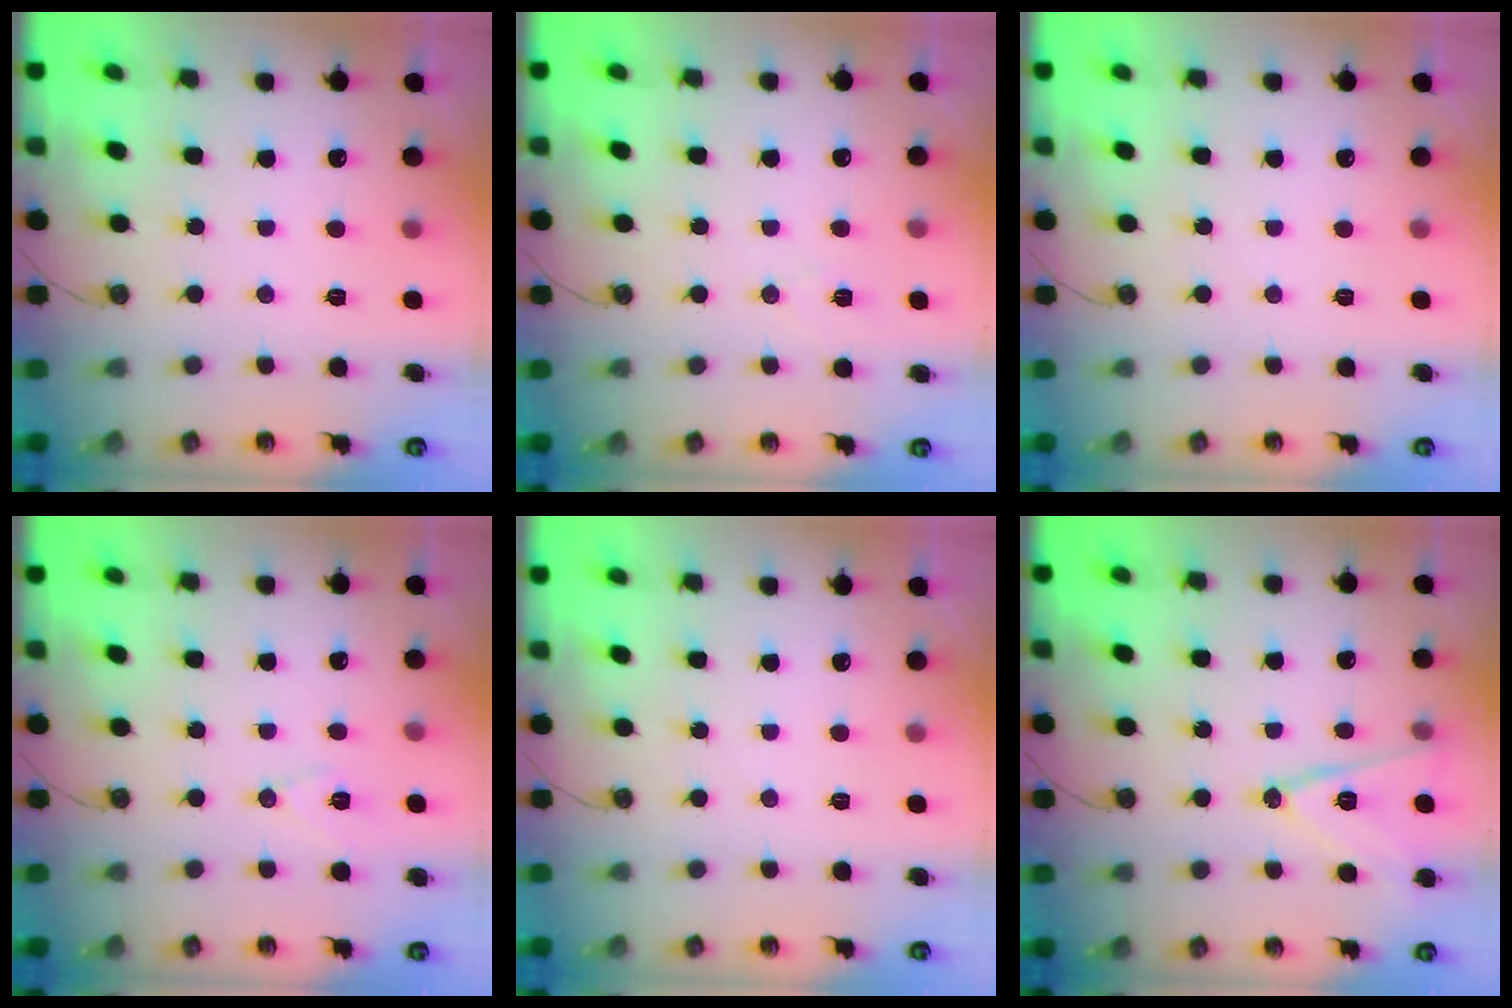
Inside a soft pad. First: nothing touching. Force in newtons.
{"total": 6.7, "press": 5.0, "slide": 4.4}
{"total": 0.0}
{"total": 7.0, "press": 6.0, "slide": 3.7}
{"total": 0.0}
{"total": 13.4, "press": 13.0, "slide": 3.4}